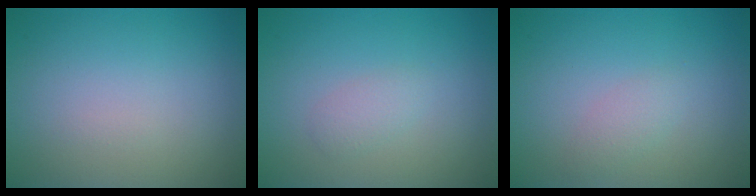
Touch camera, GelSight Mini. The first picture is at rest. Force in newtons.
{"total": 1.2, "press": 1.2, "slide": 0.0}
{"total": 1.2, "press": 1.2, "slide": 0.1}